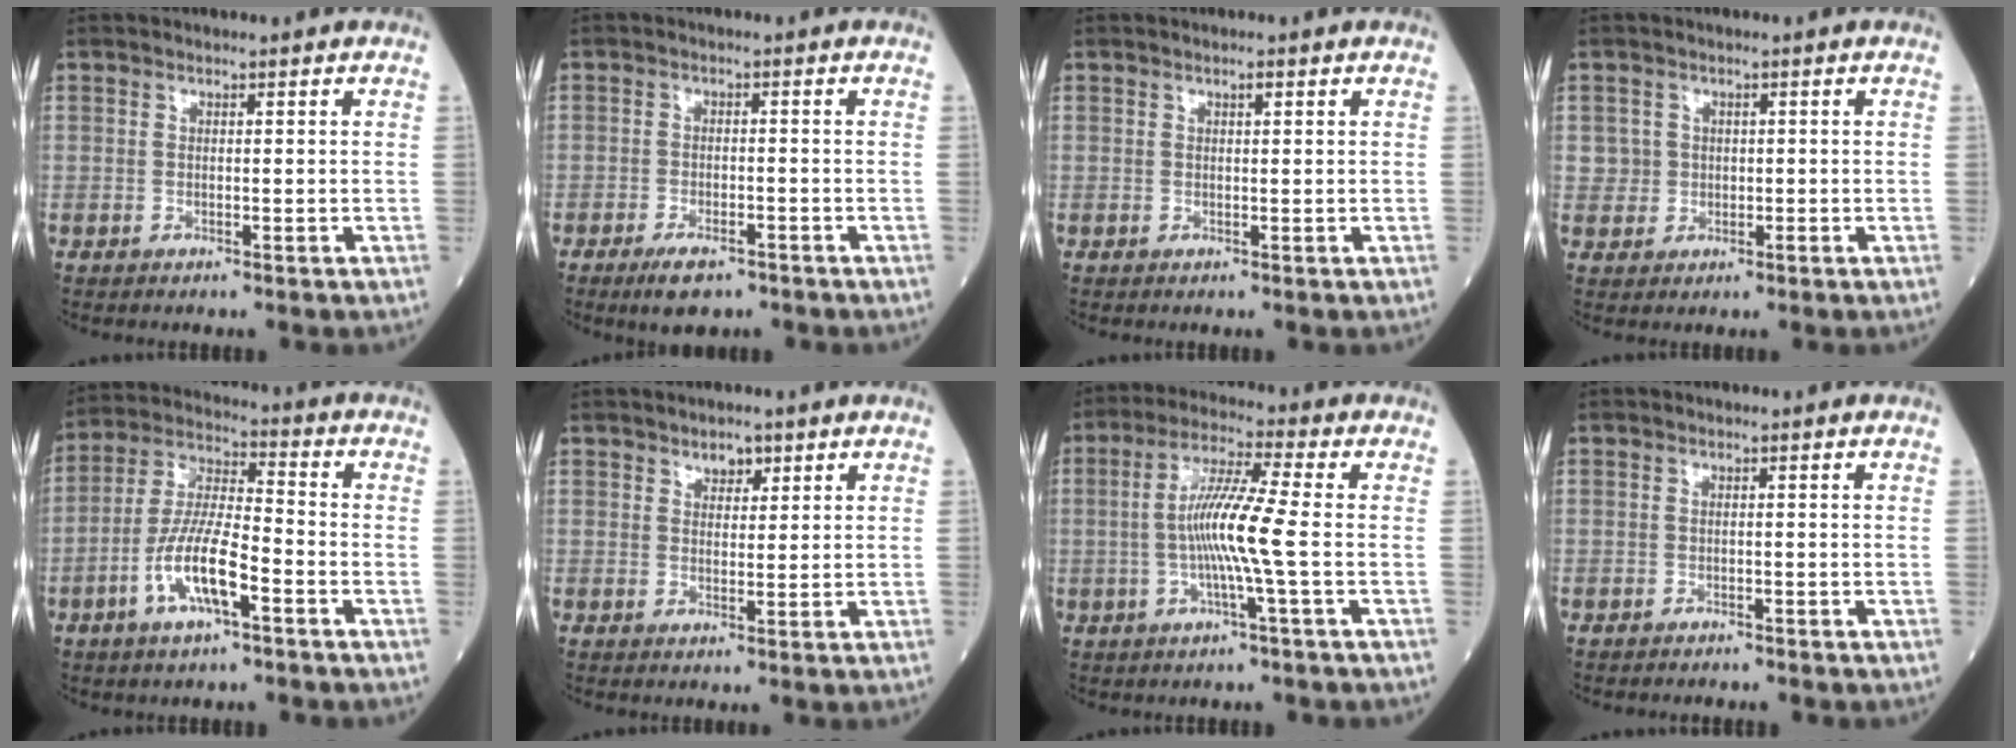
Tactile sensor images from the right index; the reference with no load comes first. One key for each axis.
{"total": 4.7, "fx": -3.3, "fy": 1.7, "fz": 2.9, "tx": -0.055, "ty": -0.003, "tz": -0.051}
{"total": 0.7, "fx": 0.4, "fy": 0.2, "fz": 0.6, "tx": -0.013, "ty": 0.000, "tz": 0.005}
{"total": 2.3, "fx": 0.3, "fy": 2.2, "fz": 0.0, "tx": 0.007, "ty": 0.004, "tz": 0.004}
{"total": 10.7, "fx": -4.4, "fy": 2.4, "fz": 9.5, "tx": -0.194, "ty": 0.003, "tz": -0.084}
{"total": 2.4, "fx": 1.6, "fy": 1.4, "fz": 1.2, "tx": -0.016, "ty": -0.002, "tz": 0.026}
{"total": 9.0, "fx": -1.0, "fy": -0.6, "fz": 8.9, "tx": -0.172, "ty": 0.004, "tz": -0.027}
{"total": 1.9, "fx": -1.8, "fy": 0.5, "fz": 0.5, "tx": -0.012, "ty": -0.002, "tz": -0.020}